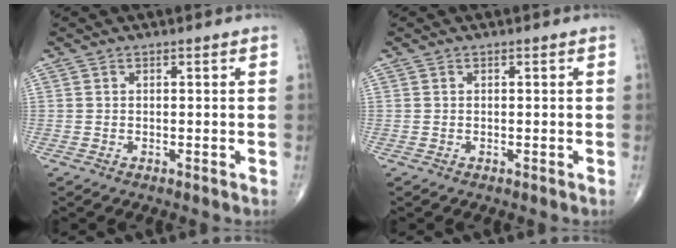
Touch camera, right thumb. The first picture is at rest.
{"total": 0.0}